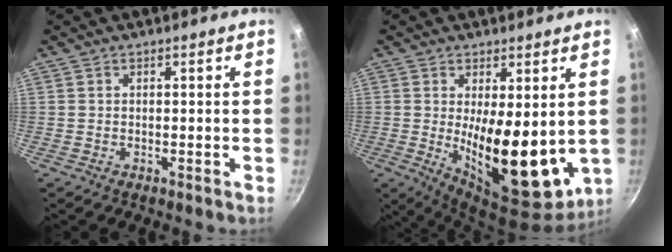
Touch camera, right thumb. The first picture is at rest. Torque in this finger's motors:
{"motor_torque": [2.46, 2.55, 2.01, -0.28, 0.61]}